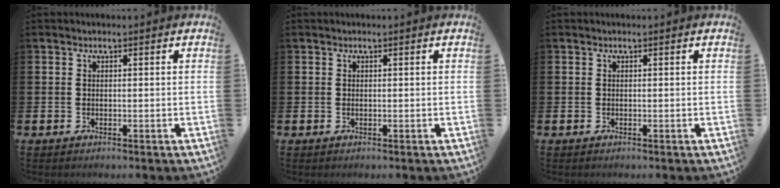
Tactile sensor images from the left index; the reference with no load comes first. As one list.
[{"total": 0.0}, {"total": 0.0}]